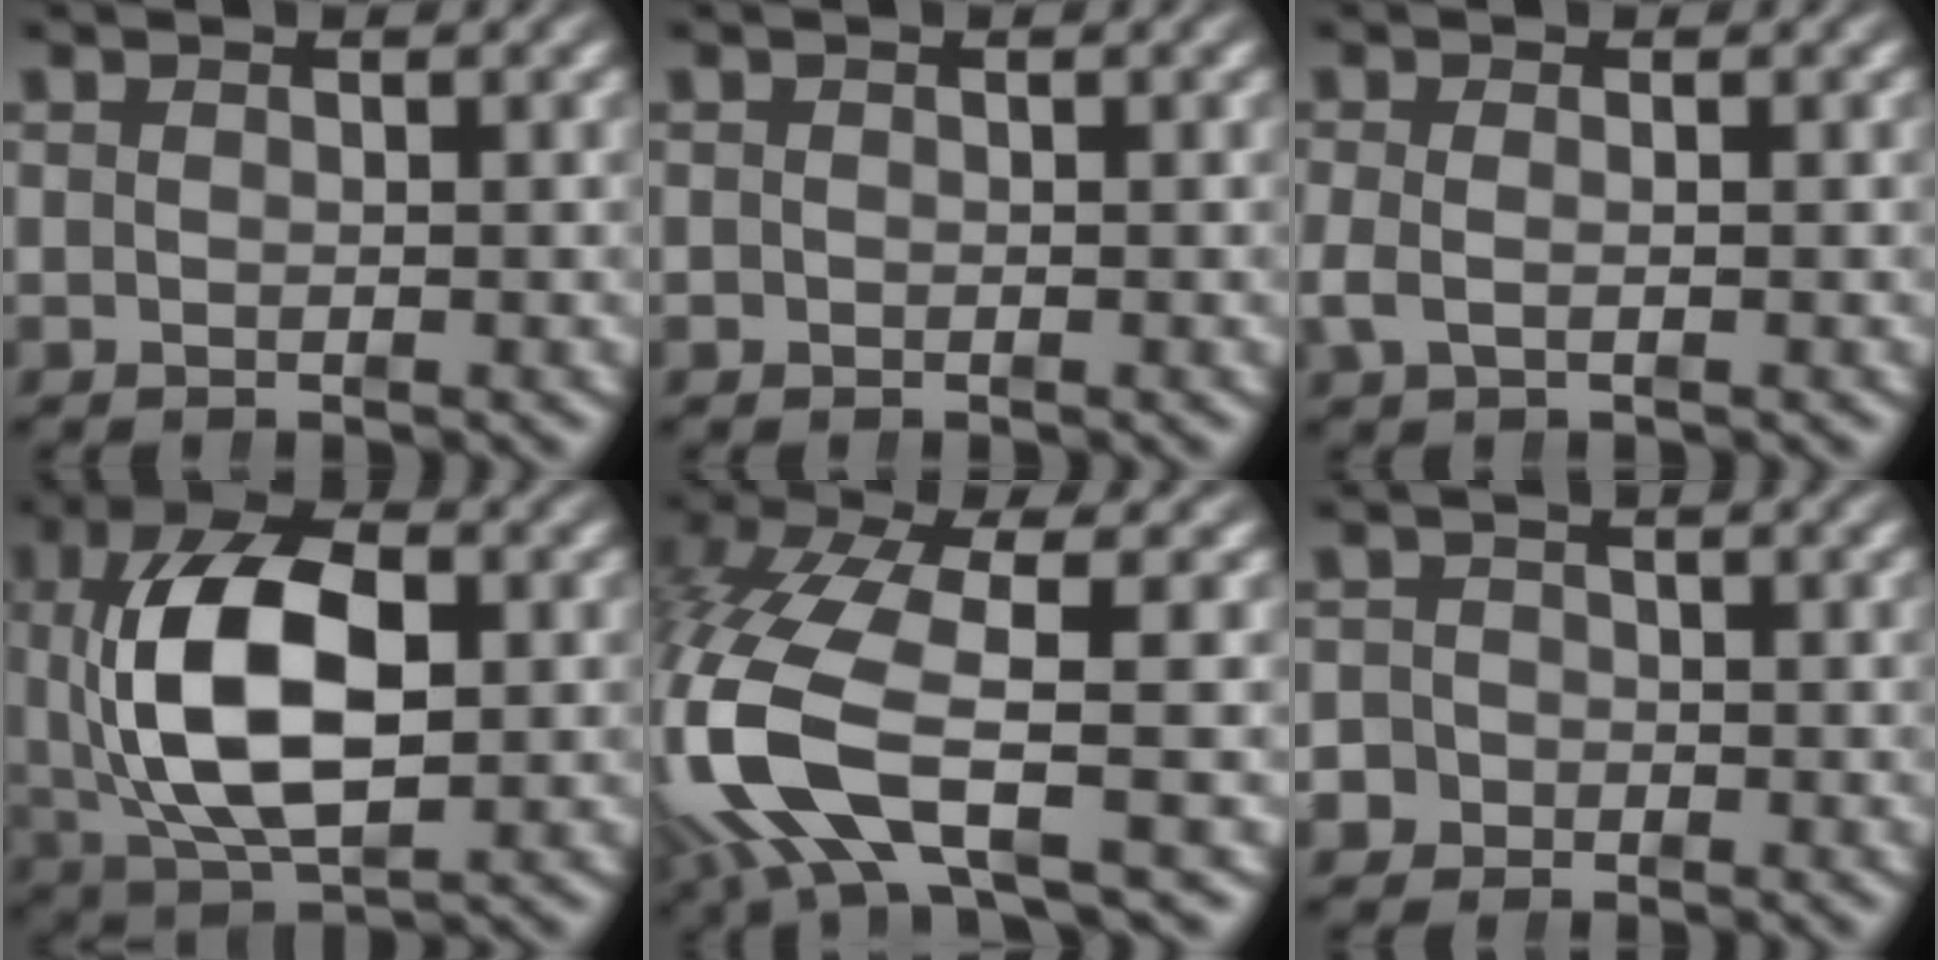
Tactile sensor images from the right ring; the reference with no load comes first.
{"total": 0.5, "force": [-0.4, 0.3, -0.1], "torque": [0.005, -0.002, -0.008]}
{"total": 1.4, "force": [-0.8, 0.6, 1.1], "torque": [-0.036, -0.009, -0.007]}
{"total": 10.2, "force": [0.1, 5.8, 8.4], "torque": [-0.163, -0.015, 0.018]}
{"total": 8.6, "force": [-1.3, 4.7, 7.1], "torque": [-0.210, -0.038, -0.004]}
{"total": 3.7, "force": [-1.6, 3.3, 0.2], "torque": [-0.013, -0.015, -0.030]}